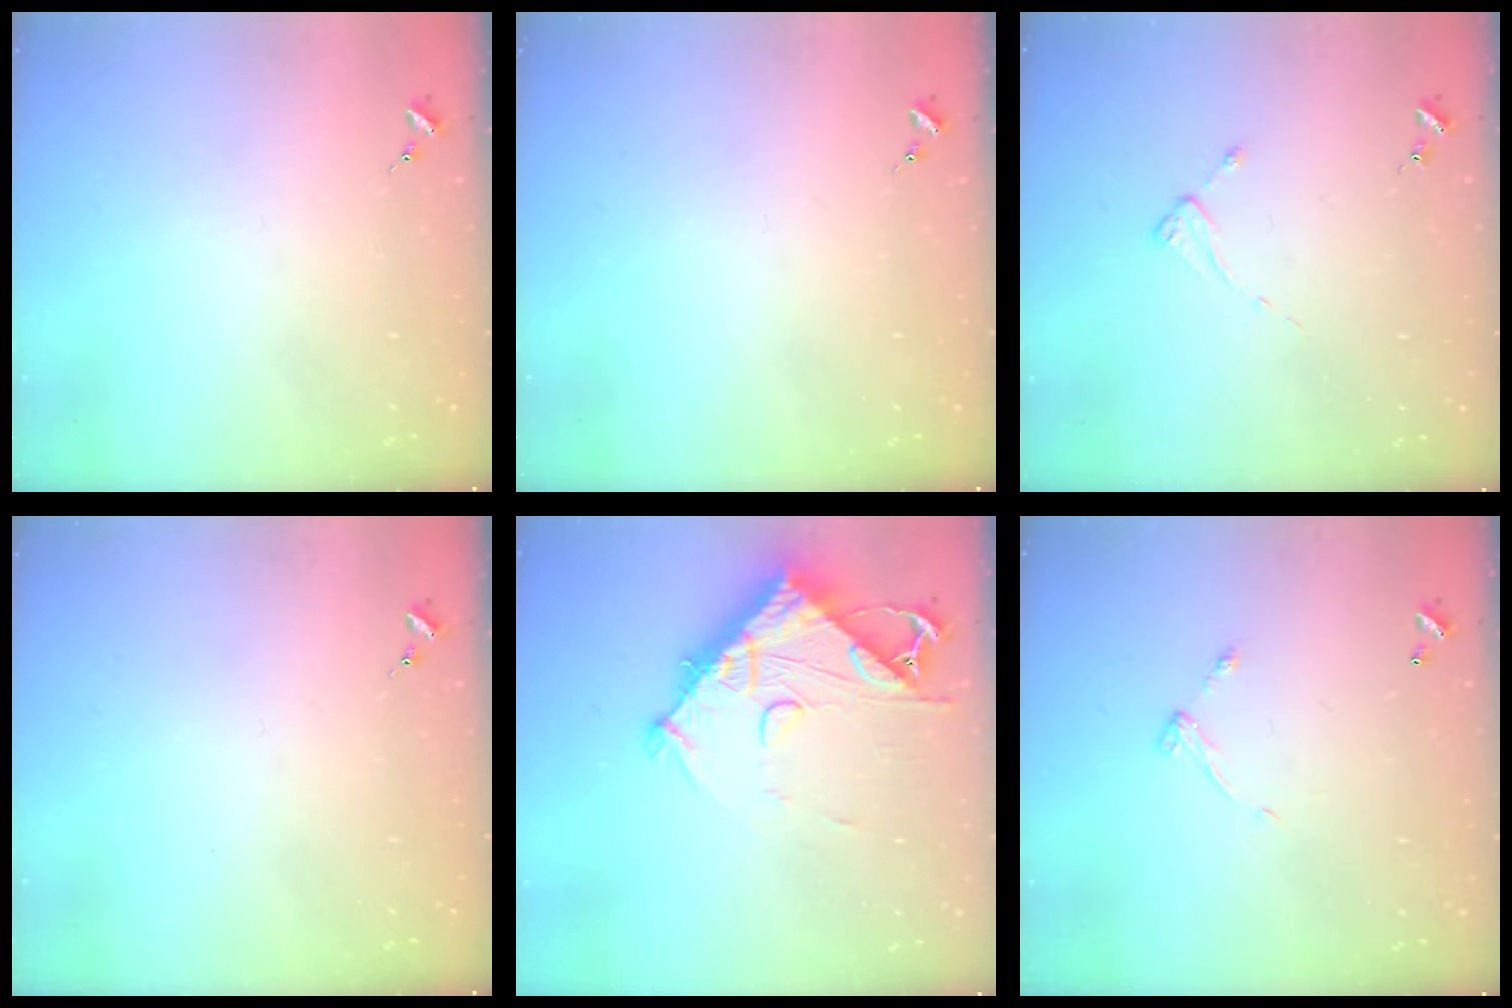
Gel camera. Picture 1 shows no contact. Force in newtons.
{"total": 0.0}
{"total": 2.0, "press": 2.0, "slide": 0.3}
{"total": 0.0}
{"total": 13.1, "press": 13.0, "slide": 1.0}
{"total": 5.7, "press": 5.7, "slide": 0.5}